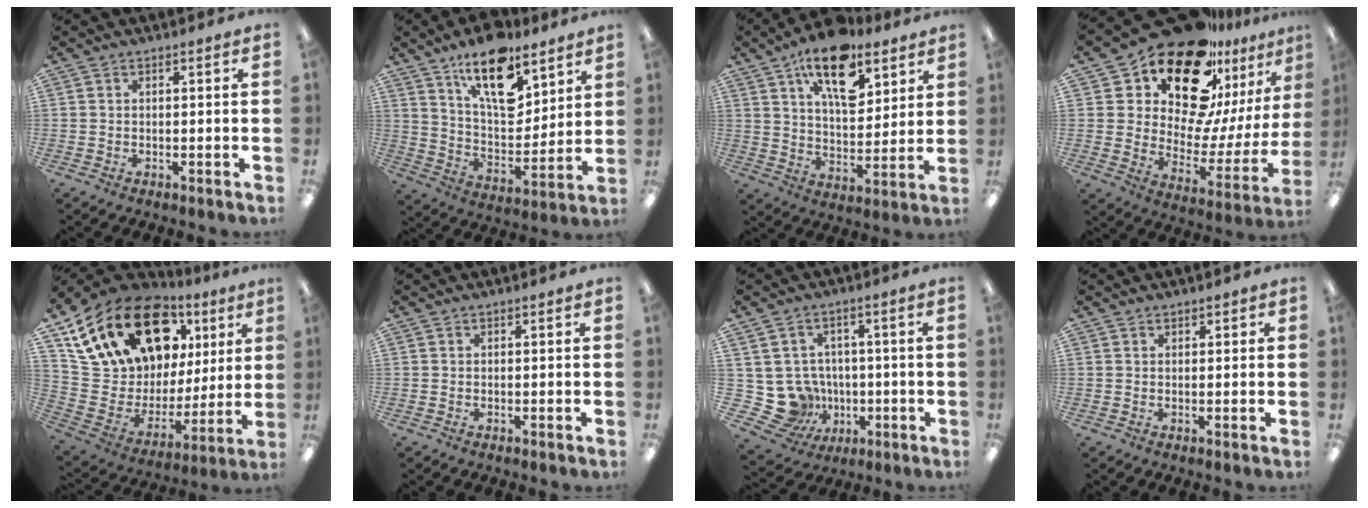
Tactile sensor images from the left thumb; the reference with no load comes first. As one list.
[{"total": 17.8, "force": [11.6, 8.3, 10.7], "torque": [-0.169, -0.058, 0.199]}, {"total": 16.7, "force": [10.4, 8.0, 10.3], "torque": [-0.158, -0.044, 0.177]}, {"total": 21.8, "force": [16.4, 10.1, 10.2], "torque": [-0.158, -0.139, 0.288]}, {"total": 22.6, "force": [14.4, 12.6, 12.0], "torque": [-0.229, -0.071, 0.270]}, {"total": 0.0}, {"total": 10.7, "force": [-1.4, 10.2, 2.8], "torque": [-0.093, 0.004, -0.012]}, {"total": 0.7, "force": [0.6, 0.5, 0.0], "torque": [0.000, 0.002, 0.011]}]